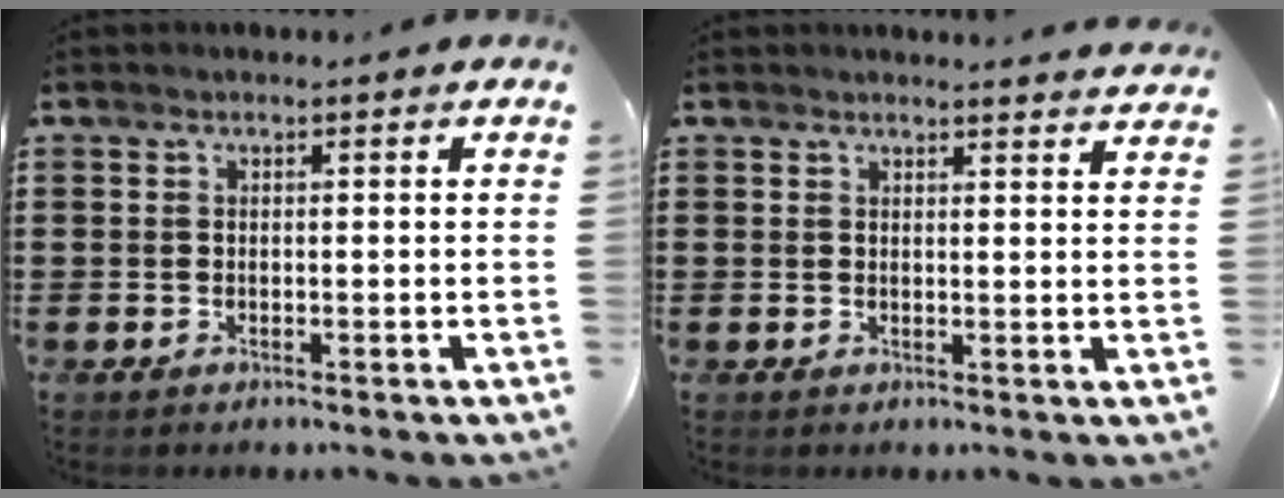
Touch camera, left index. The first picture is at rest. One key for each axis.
{"total": 2.2, "fx": 2.1, "fy": -0.3, "fz": 0.3, "tx": -0.002, "ty": -0.011, "tz": 0.040}